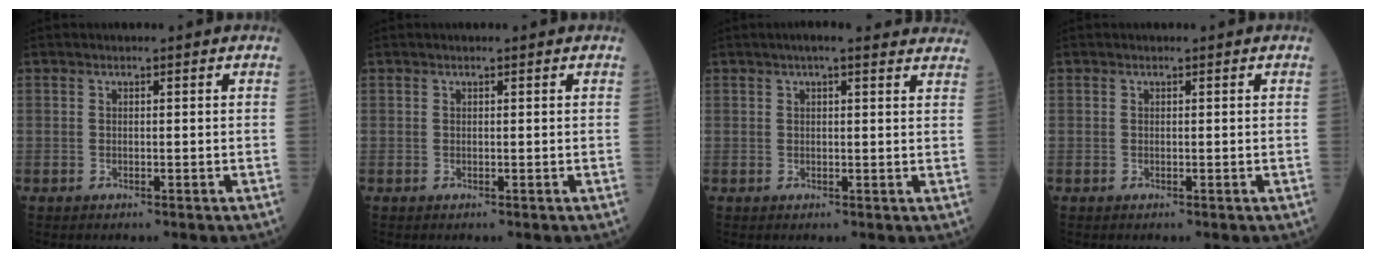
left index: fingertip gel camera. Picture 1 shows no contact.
{"total": 0.0}
{"total": 10.3, "force": [8.8, 1.6, 5.0], "torque": [-0.055, 0.024, 0.089]}
{"total": 0.0}